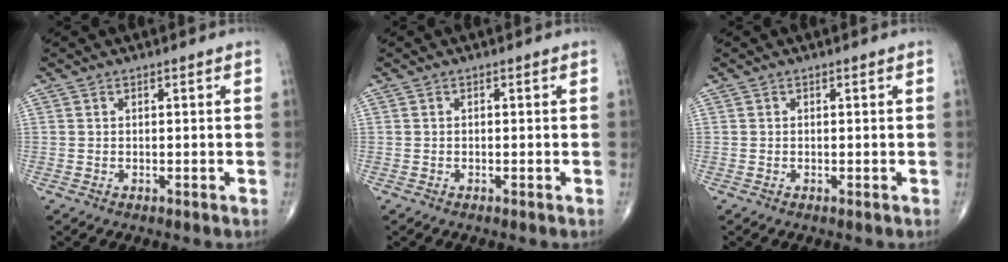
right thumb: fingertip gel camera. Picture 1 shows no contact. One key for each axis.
{"total": 0.0}
{"total": 0.0}